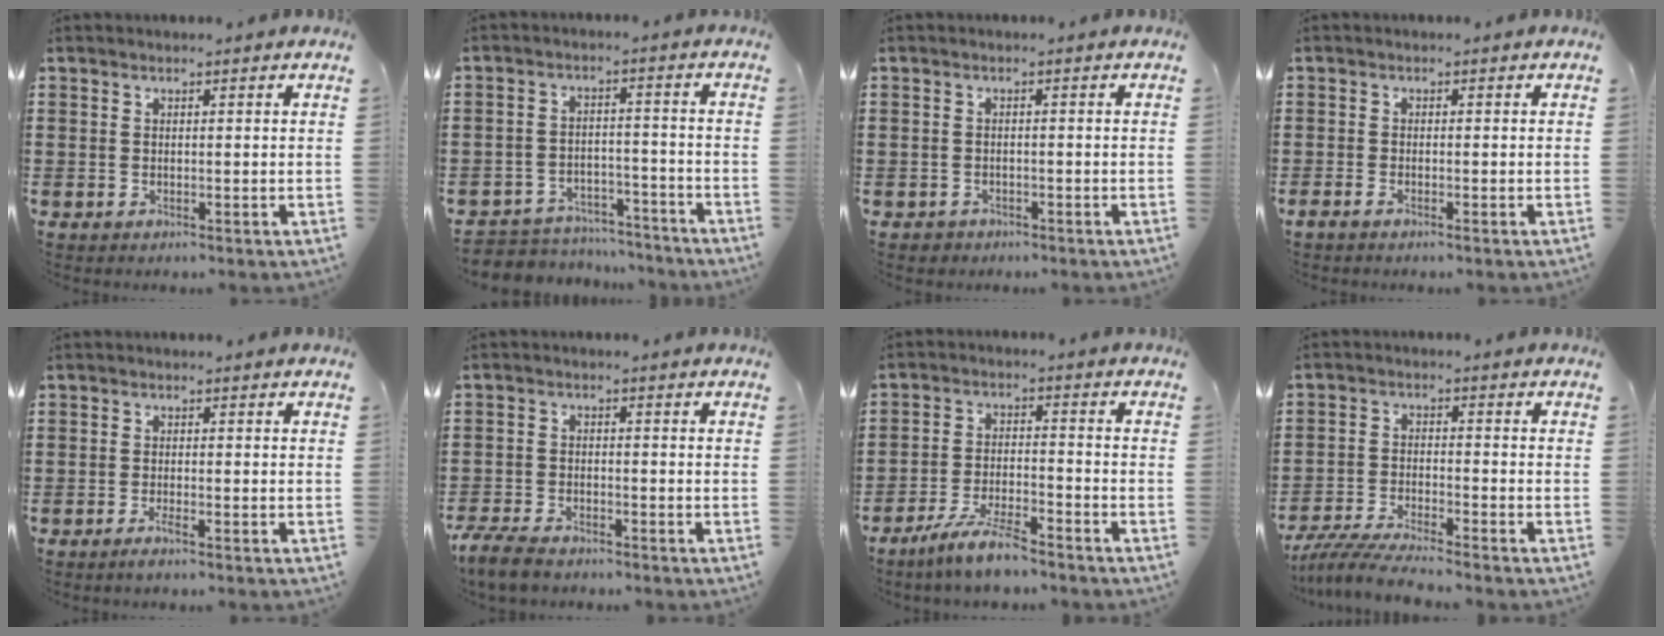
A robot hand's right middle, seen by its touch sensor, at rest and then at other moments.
{"total": 5.1, "force": [-5.0, 1.0, 0.0], "torque": [-0.009, 0.010, -0.105]}
{"total": 1.1, "force": [-1.0, 0.5, 0.0], "torque": [-0.003, 0.000, -0.022]}
{"total": 0.7, "force": [-0.6, 0.1, 0.4], "torque": [-0.010, -0.006, -0.009]}
{"total": 1.4, "force": [-0.8, 0.1, 1.1], "torque": [-0.027, -0.007, -0.016]}
{"total": 4.1, "force": [-3.7, 1.0, 1.4], "torque": [-0.047, -0.005, -0.077]}
{"total": 6.9, "force": [-5.9, 0.6, 3.5], "torque": [-0.082, -0.010, -0.113]}
{"total": 5.8, "force": [-5.5, 0.1, 1.9], "torque": [-0.050, -0.013, -0.109]}